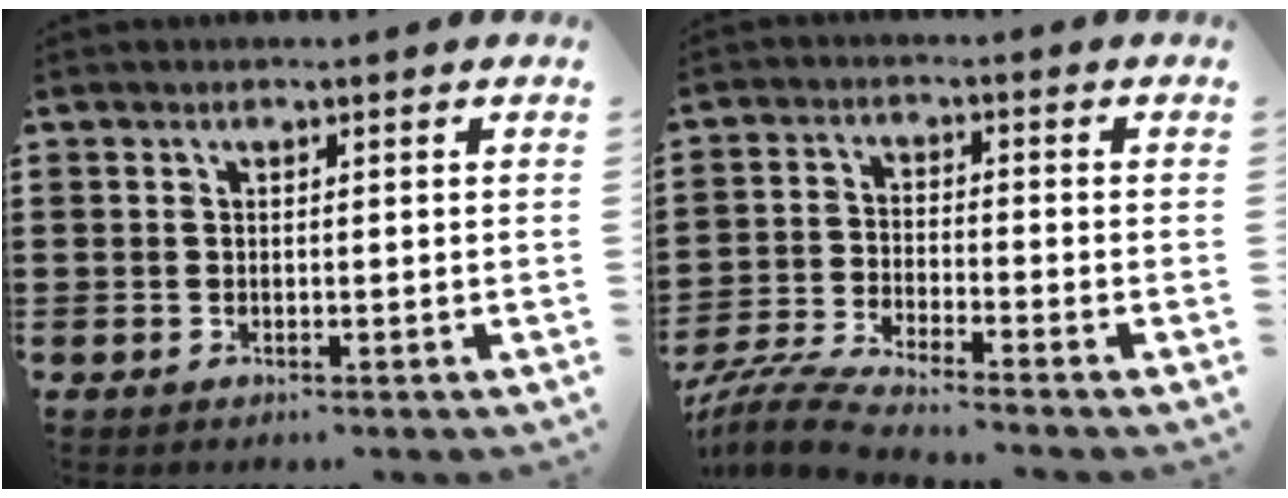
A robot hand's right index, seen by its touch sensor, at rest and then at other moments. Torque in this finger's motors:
{"motor_torque": [0.47, -0.22, -0.33, -0.05]}